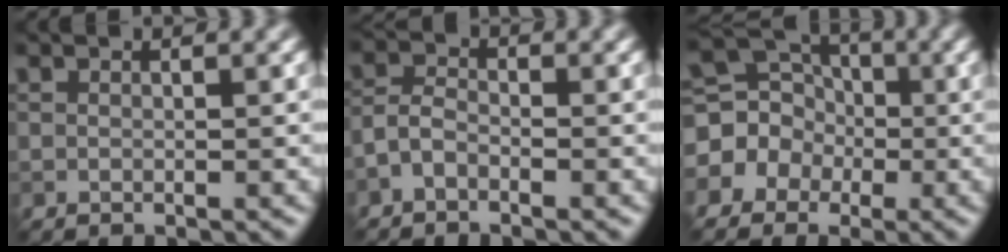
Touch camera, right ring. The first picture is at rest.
{"total": 1.8, "force": [-1.3, 0.8, 1.0], "torque": [-0.021, 0.004, -0.035]}
{"total": 6.2, "force": [-0.5, 5.7, 2.4], "torque": [-0.039, 0.022, -0.039]}